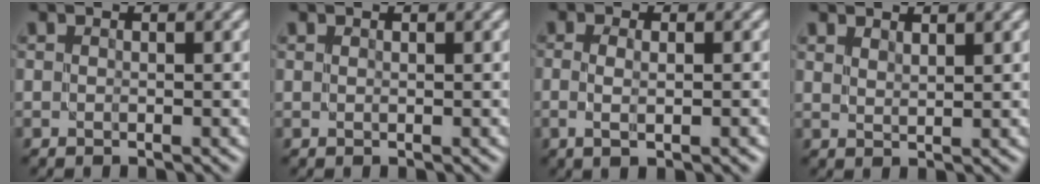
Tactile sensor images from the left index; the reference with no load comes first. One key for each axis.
{"total": 0.0}
{"total": 3.1, "fx": -0.2, "fy": 1.2, "fz": 2.8, "tx": -0.033, "ty": 0.000, "tz": -0.004}
{"total": 1.3, "fx": 1.3, "fy": 0.0, "fz": 0.2, "tx": -0.003, "ty": -0.001, "tz": 0.025}